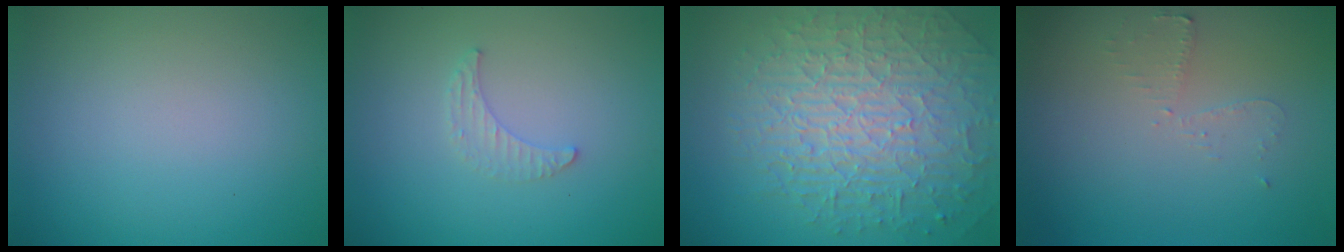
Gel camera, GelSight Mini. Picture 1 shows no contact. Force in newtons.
{"total": 1.3, "press": 1.3, "slide": 0.4}
{"total": 9.7, "press": 6.3, "slide": 7.4}
{"total": 1.6, "press": 1.5, "slide": 0.2}